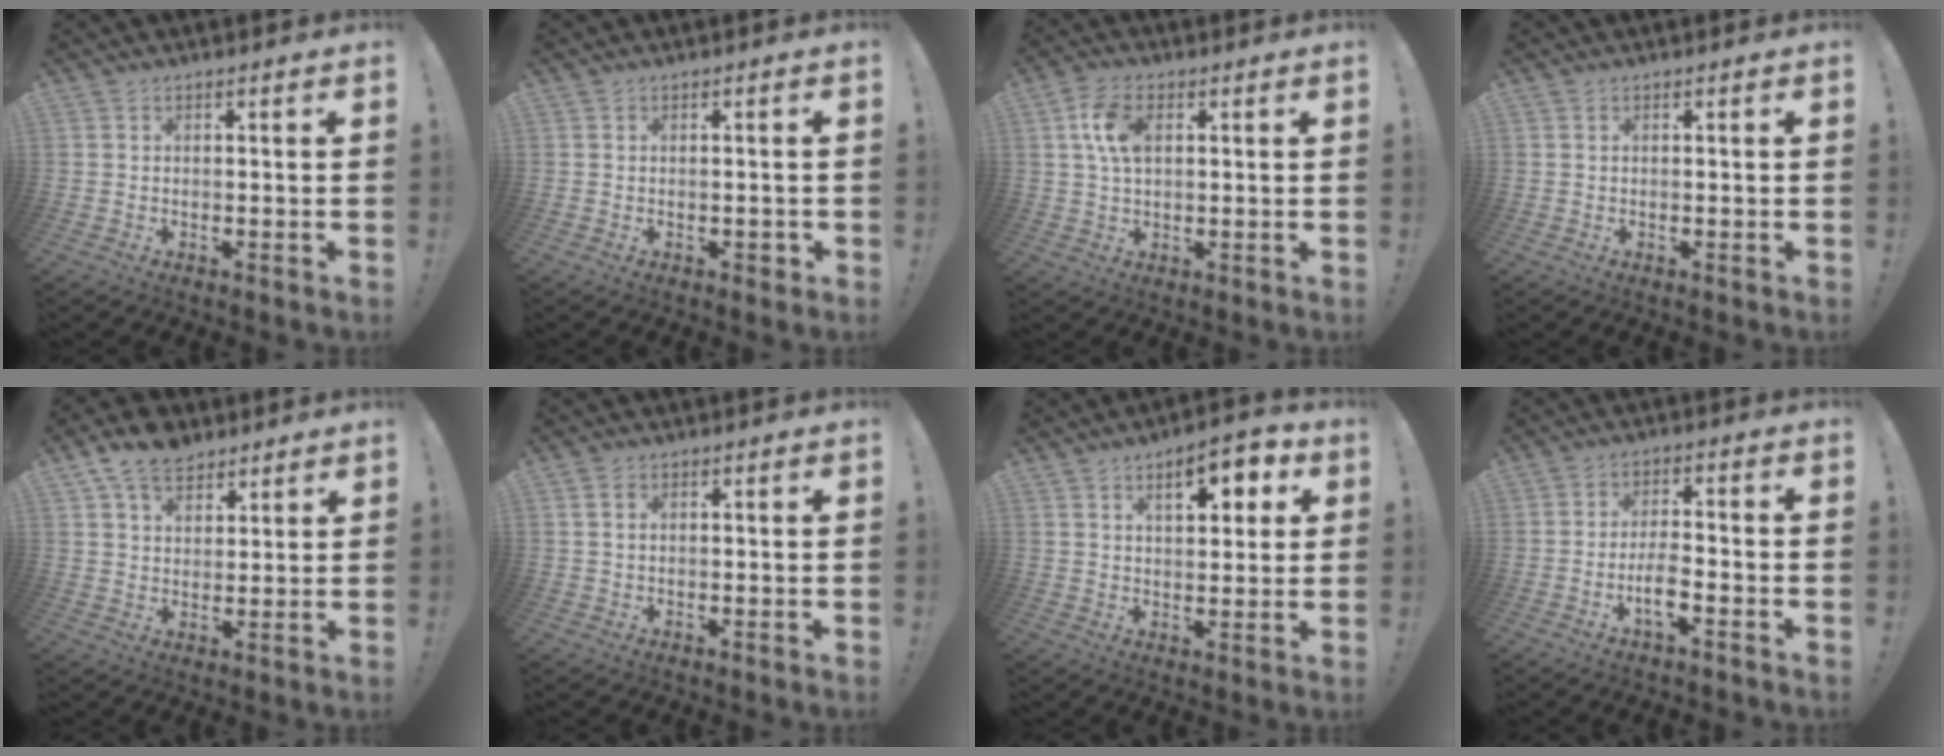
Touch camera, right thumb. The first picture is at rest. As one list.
[{"total": 1.6, "force": [-0.4, 1.2, 0.9], "torque": [-0.013, 0.005, -0.007]}, {"total": 8.8, "force": [2.2, 5.4, 6.6], "torque": [-0.125, 0.005, 0.040]}, {"total": 0.0}, {"total": 9.9, "force": [6.7, 6.0, 4.1], "torque": [-0.067, -0.032, 0.130]}, {"total": 2.0, "force": [0.8, 1.3, 1.2], "torque": [-0.020, 0.003, 0.014]}, {"total": 9.8, "force": [4.3, 4.4, 7.7], "torque": [-0.102, -0.010, 0.067]}, {"total": 6.8, "force": [-3.0, 2.1, 5.7], "torque": [-0.116, 0.008, -0.052]}]